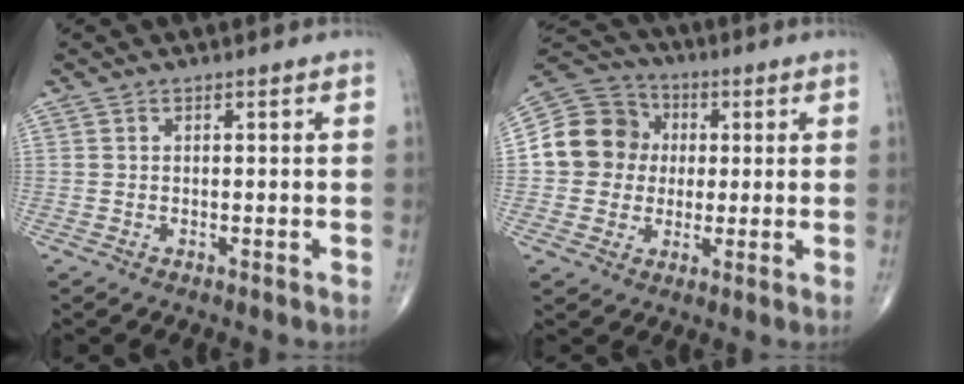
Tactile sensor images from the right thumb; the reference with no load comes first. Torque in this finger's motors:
{"motor_torque": [-0.24, 0.34, 0.22, -0.18, 0.06]}